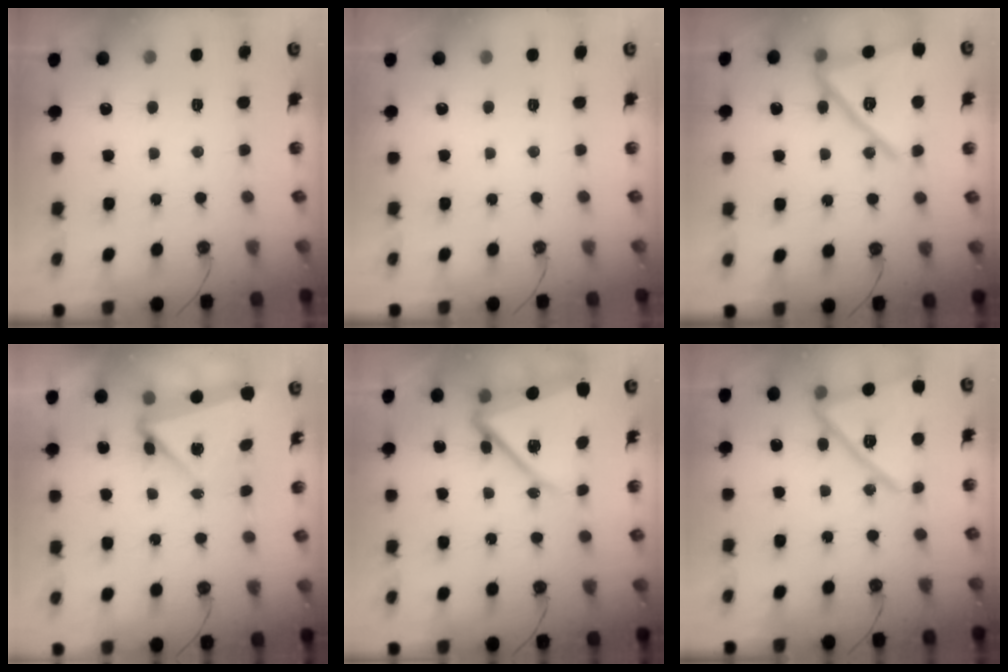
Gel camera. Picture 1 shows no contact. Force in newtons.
{"total": 0.0}
{"total": 19.6, "press": 16.7, "slide": 10.2}
{"total": 7.2, "press": 5.1, "slide": 5.1}
{"total": 15.2, "press": 15.2, "slide": 1.4}
{"total": 17.0, "press": 17.0, "slide": 1.5}